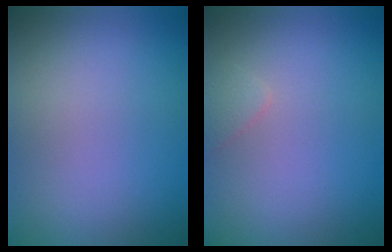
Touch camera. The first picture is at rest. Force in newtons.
{"total": 0.9, "press": 0.9, "slide": 0.1}